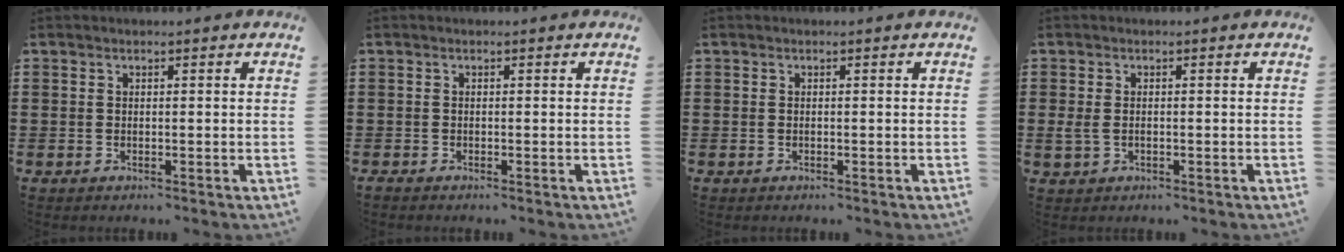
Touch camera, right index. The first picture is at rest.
{"total": 0.5, "force": [-0.5, 0.0, -0.2], "torque": [0.004, 0.001, -0.012]}
{"total": 0.0}
{"total": 1.5, "force": [-0.1, 1.1, 1.1], "torque": [-0.031, 0.000, -0.005]}